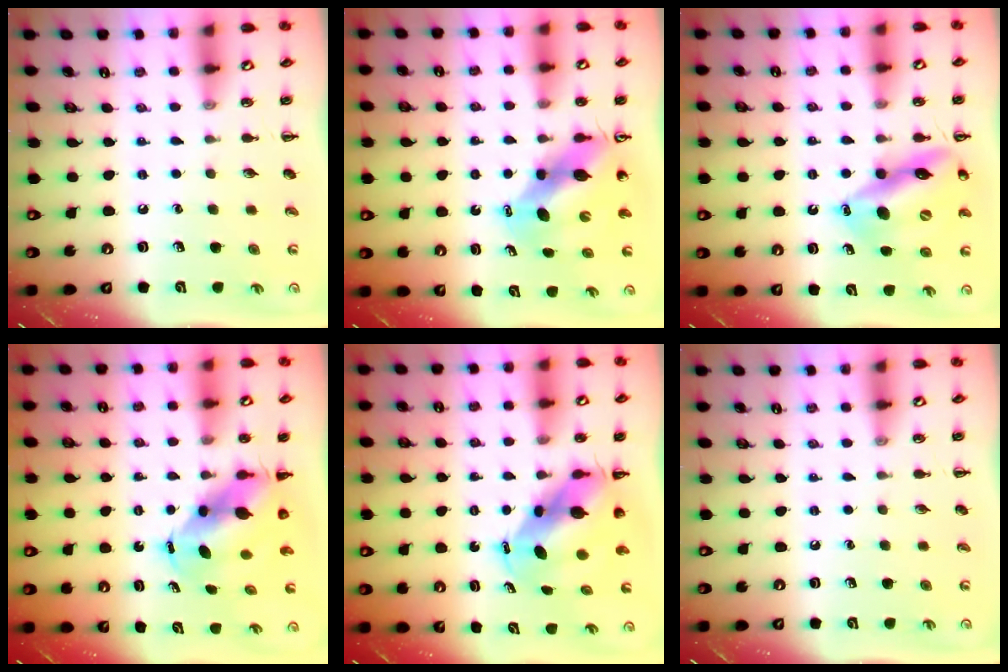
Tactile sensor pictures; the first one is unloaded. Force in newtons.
{"total": 9.6, "press": 9.1, "slide": 2.8}
{"total": 15.9, "press": 15.2, "slide": 4.7}
{"total": 7.2, "press": 6.9, "slide": 2.0}
{"total": 6.9, "press": 6.7, "slide": 1.9}
{"total": 0.0}